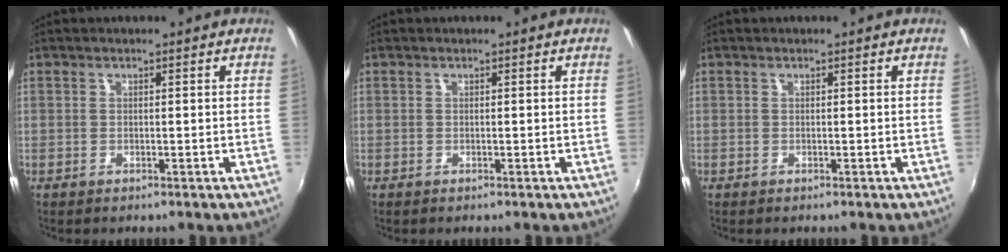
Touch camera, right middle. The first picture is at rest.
{"total": 0.0}
{"total": 0.0}